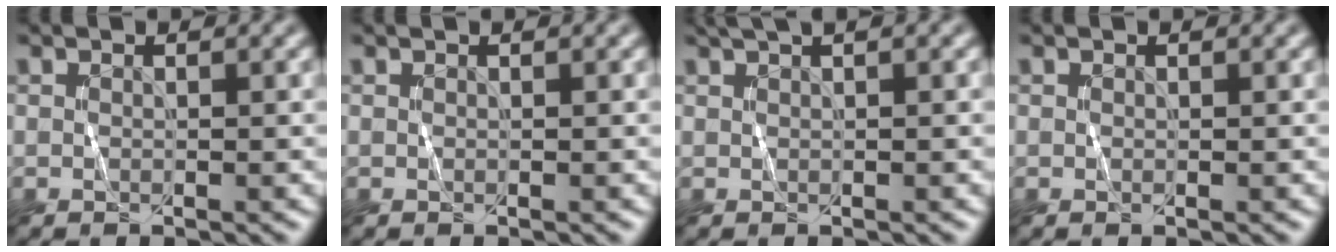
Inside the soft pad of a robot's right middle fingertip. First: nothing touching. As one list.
[{"total": 0.6, "force": [-0.2, -0.1, -0.6], "torque": [0.013, 0.003, -0.003]}, {"total": 1.6, "force": [1.3, 0.4, 0.9], "torque": [-0.010, 0.005, 0.018]}, {"total": 0.0}]